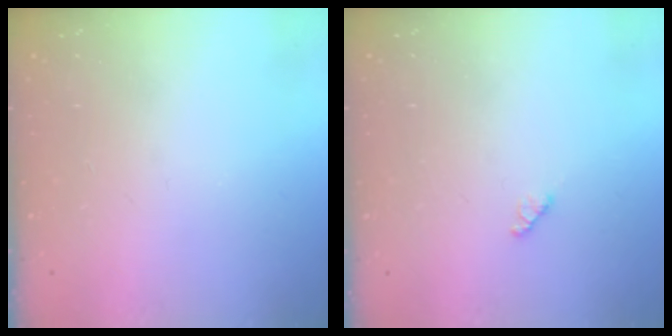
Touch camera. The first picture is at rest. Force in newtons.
{"total": 2.9, "press": 2.9, "slide": 0.3}